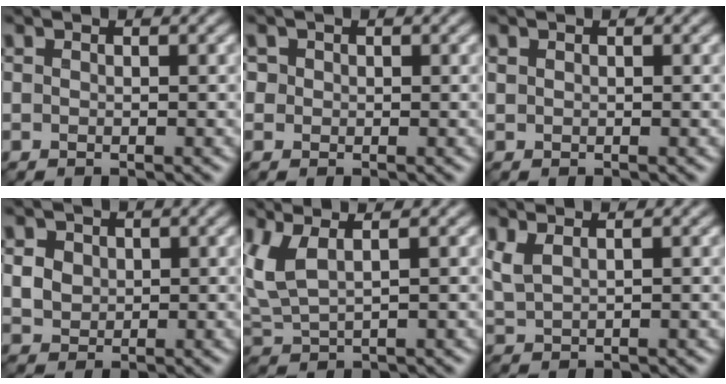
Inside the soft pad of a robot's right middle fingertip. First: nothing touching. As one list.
[{"total": 1.1, "force": [0.5, 1.0, 0.1], "torque": [0.001, 0.005, 0.000]}, {"total": 0.0}, {"total": 2.0, "force": [0.6, 1.7, 0.7], "torque": [-0.019, -0.004, 0.017]}, {"total": 3.2, "force": [1.5, 1.1, 2.6], "torque": [-0.072, 0.002, 0.038]}, {"total": 1.6, "force": [1.1, 0.4, 1.1], "torque": [-0.034, 0.001, 0.027]}]